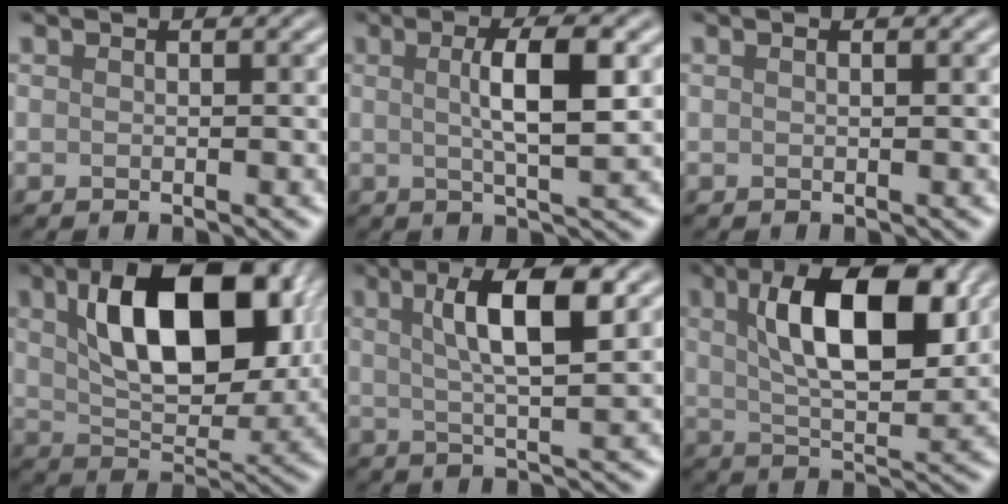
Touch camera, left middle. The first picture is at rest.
{"total": 4.6, "force": [0.3, 0.8, 4.5], "torque": [-0.075, 0.009, 0.012]}
{"total": 0.9, "force": [0.5, 0.4, 0.7], "torque": [0.000, 0.004, -0.007]}
{"total": 10.9, "force": [3.0, 5.7, 8.8], "torque": [-0.139, 0.009, 0.056]}
{"total": 6.3, "force": [1.8, 1.3, 5.9], "torque": [-0.093, 0.009, 0.036]}
{"total": 9.8, "force": [2.7, 3.9, 8.5], "torque": [-0.135, 0.012, 0.050]}